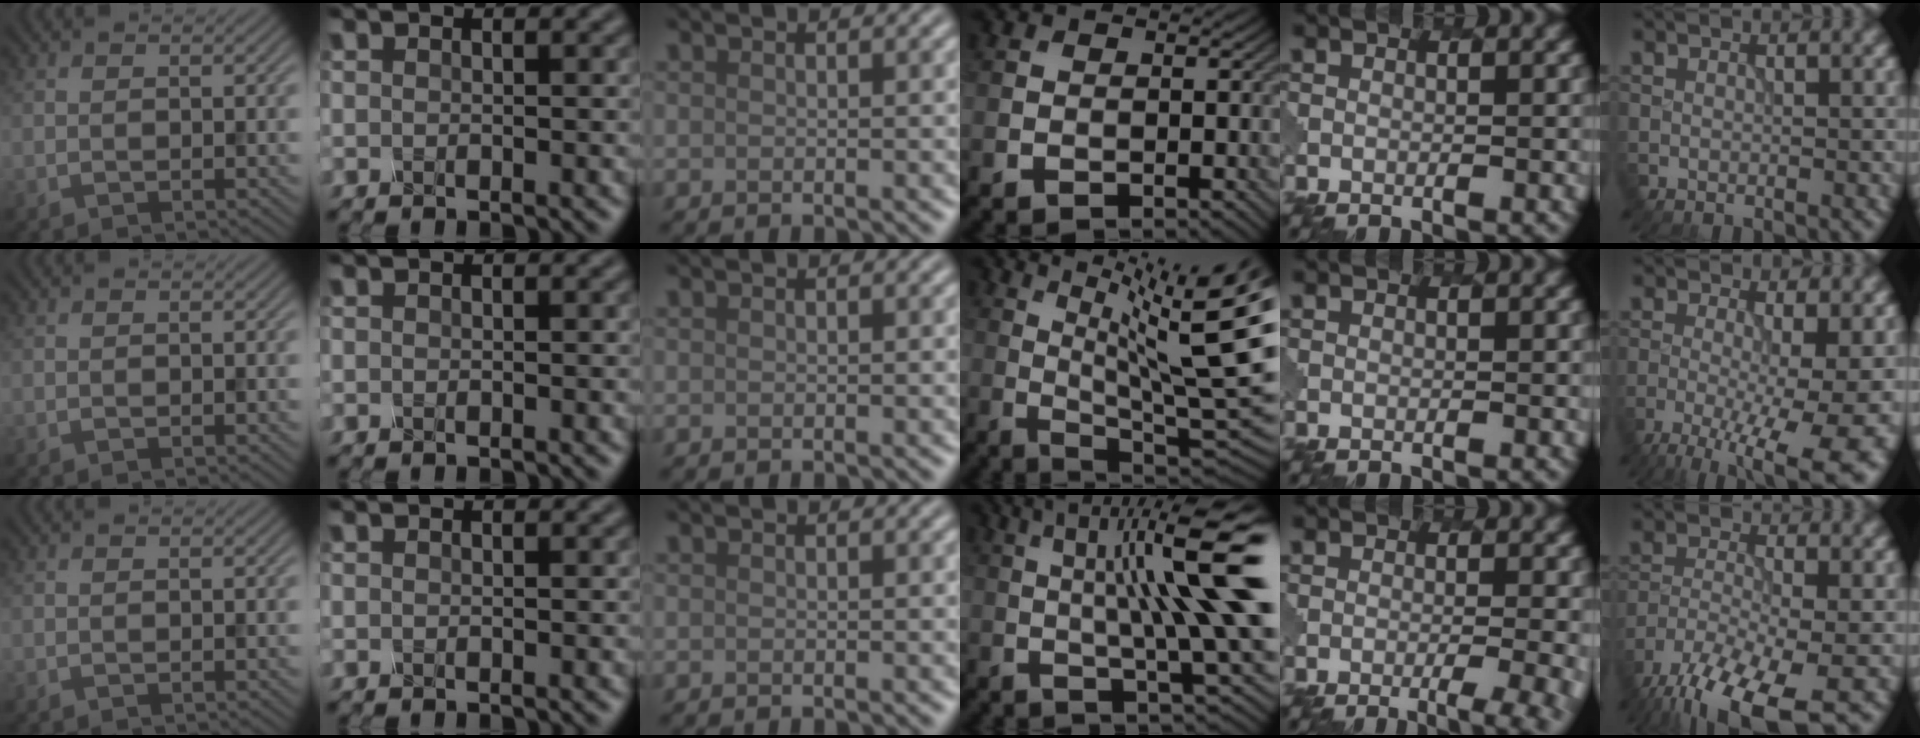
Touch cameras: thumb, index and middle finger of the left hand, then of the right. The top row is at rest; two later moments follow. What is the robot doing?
{"motion": "pour", "object": "mug"}